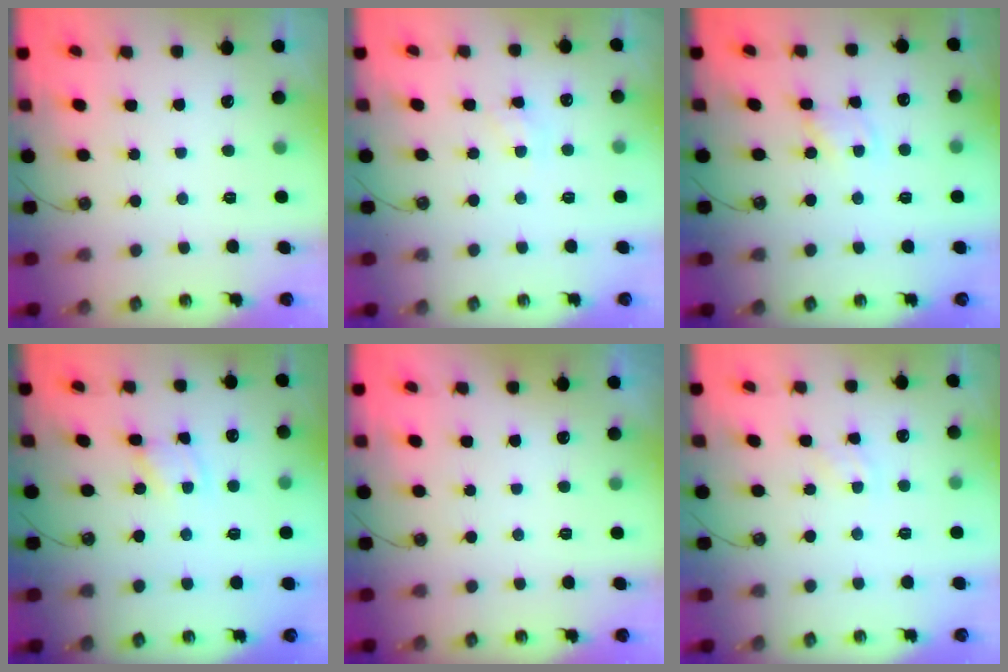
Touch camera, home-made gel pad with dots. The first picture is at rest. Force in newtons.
{"total": 6.1, "press": 6.1, "slide": 0.8}
{"total": 1.2, "press": 1.1, "slide": 0.2}
{"total": 1.5, "press": 1.5, "slide": 0.1}
{"total": 0.0}
{"total": 2.1, "press": 2.1, "slide": 0.4}